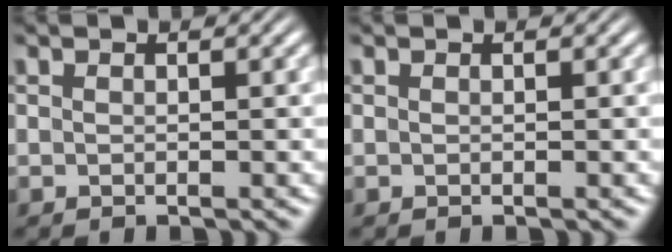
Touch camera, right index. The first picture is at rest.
{"total": 0.0}